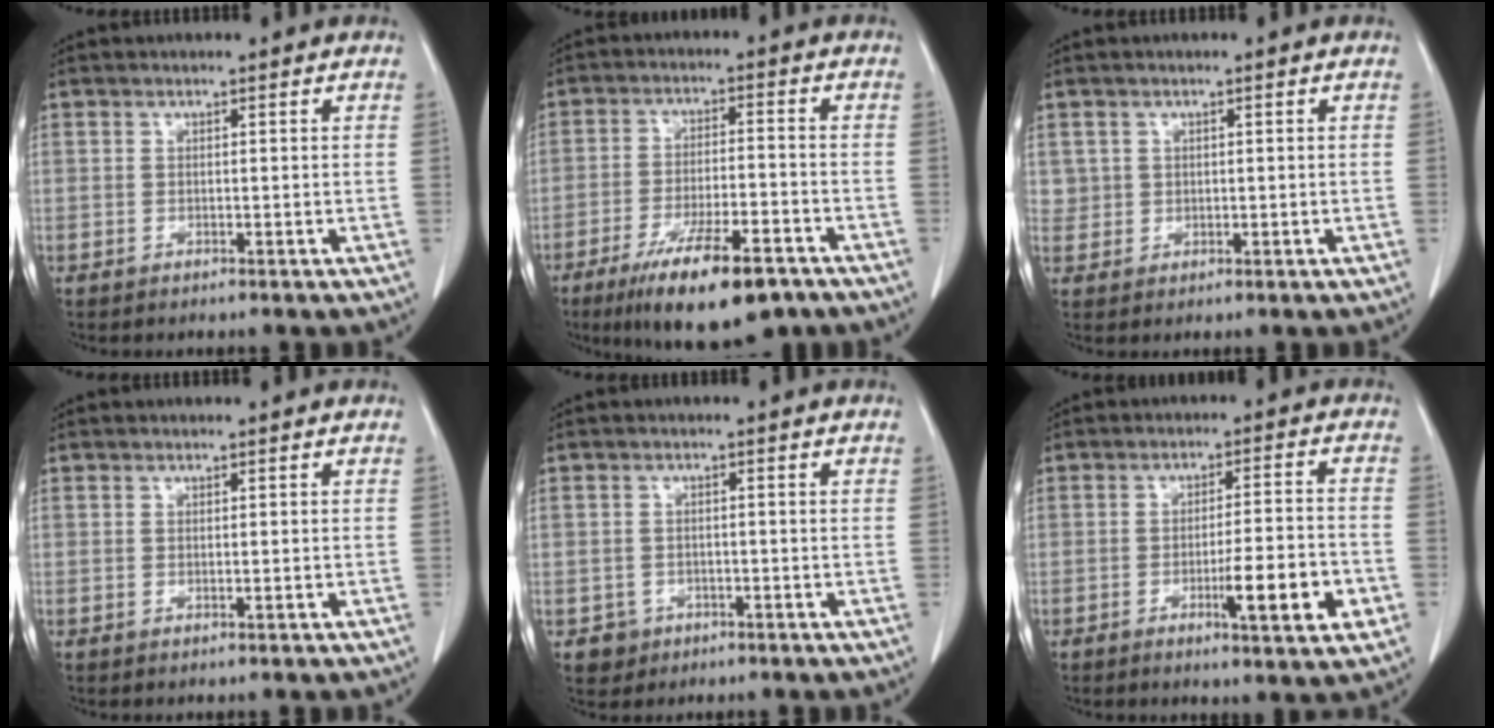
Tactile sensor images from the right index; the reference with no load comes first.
{"total": 14.5, "force": [-9.7, 3.5, 10.2], "torque": [-0.165, -0.024, -0.155]}
{"total": 2.1, "force": [0.7, 2.0, 0.1], "torque": [0.009, 0.002, 0.011]}
{"total": 0.0}
{"total": 3.0, "force": [-1.1, 2.8, 0.2], "torque": [0.003, 0.010, -0.012]}
{"total": 9.3, "force": [-3.3, 0.8, 8.7], "torque": [-0.127, -0.006, -0.048]}